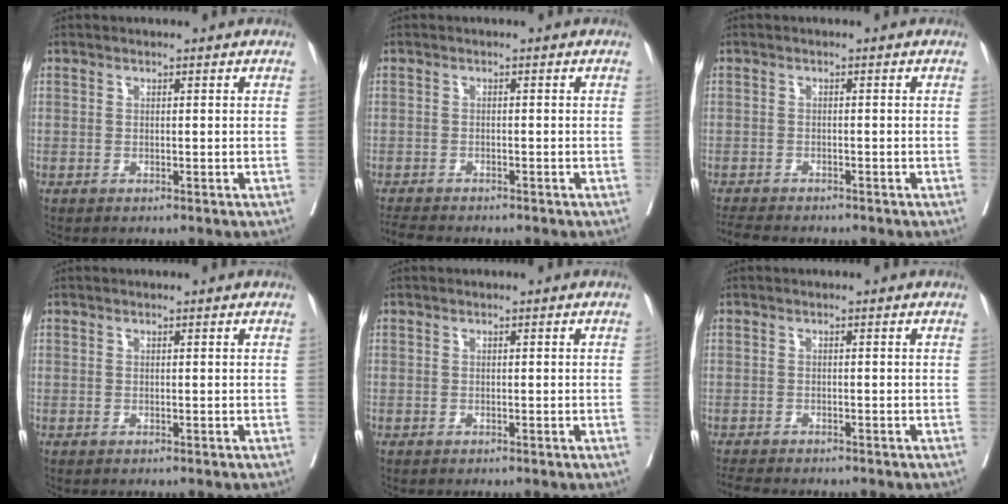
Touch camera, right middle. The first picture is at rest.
{"total": 4.9, "force": [-4.5, 0.7, 1.9], "torque": [-0.027, -0.012, -0.073]}
{"total": 5.6, "force": [-5.1, 0.8, 2.2], "torque": [-0.030, -0.013, -0.082]}
{"total": 0.0}
{"total": 0.0}
{"total": 4.4, "force": [-4.0, 0.8, 1.7], "torque": [-0.025, -0.011, -0.063]}